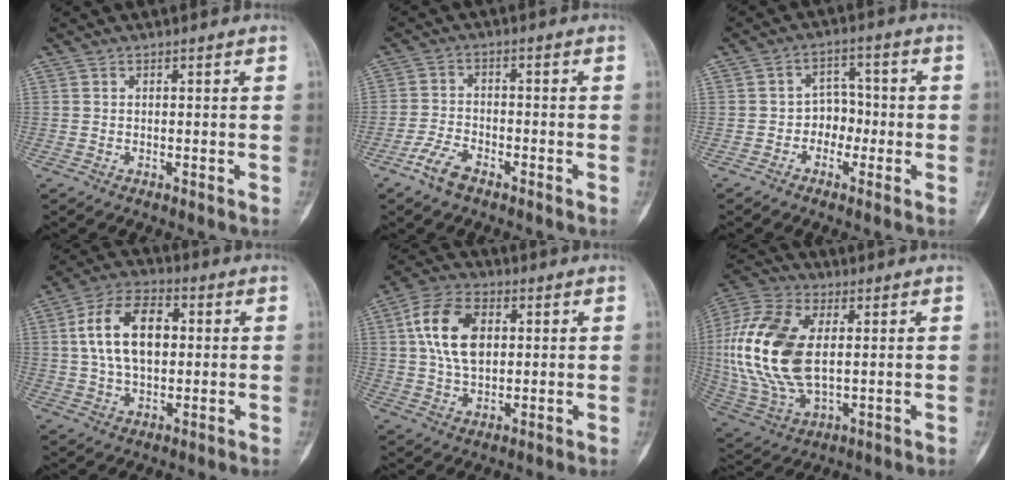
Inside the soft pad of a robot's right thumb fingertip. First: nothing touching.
{"total": 5.0, "force": [-3.5, 2.2, 2.8], "torque": [-0.061, 0.016, -0.070]}
{"total": 5.0, "force": [-1.5, 4.1, 2.5], "torque": [0.001, 0.024, -0.037]}
{"total": 13.8, "force": [2.1, 8.3, 10.8], "torque": [-0.177, 0.014, 0.033]}
{"total": 12.2, "force": [2.5, 7.7, 9.2], "torque": [-0.164, 0.006, 0.042]}
{"total": 21.1, "force": [2.0, 12.0, 17.2], "torque": [-0.370, -0.006, 0.041]}